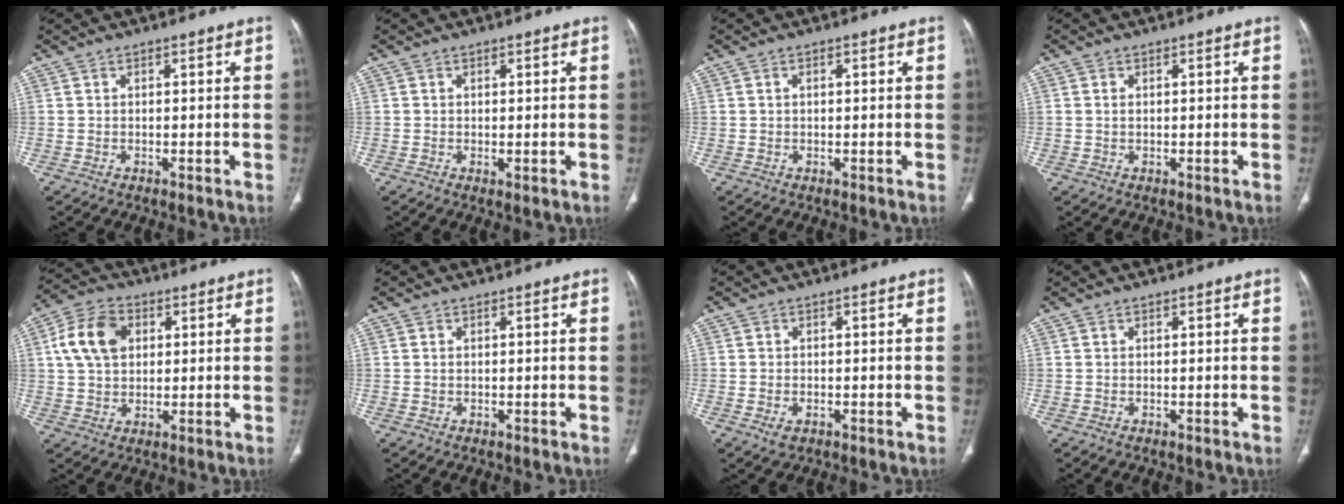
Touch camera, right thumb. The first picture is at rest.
{"total": 0.8, "force": [0.0, 0.3, 0.7], "torque": [-0.016, -0.006, 0.002]}
{"total": 0.8, "force": [0.2, 0.5, 0.6], "torque": [-0.012, 0.004, 0.003]}
{"total": 0.8, "force": [0.2, 0.5, 0.6], "torque": [-0.015, 0.001, 0.005]}
{"total": 10.7, "force": [2.7, 7.5, 7.0], "torque": [-0.119, 0.009, 0.044]}
{"total": 0.0}
{"total": 2.0, "force": [-0.8, 1.3, 1.3], "torque": [-0.026, 0.002, -0.010]}
{"total": 0.0}